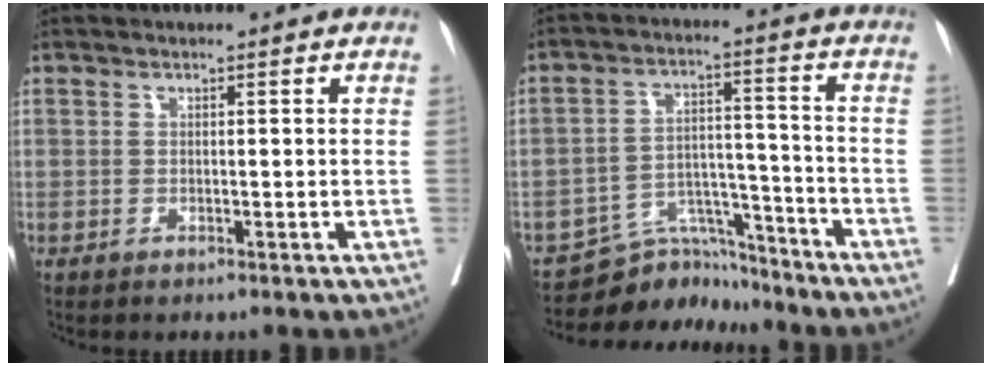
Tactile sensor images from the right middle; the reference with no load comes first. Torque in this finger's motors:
{"motor_torque": [0.28, -0.54, -0.03, -0.03]}